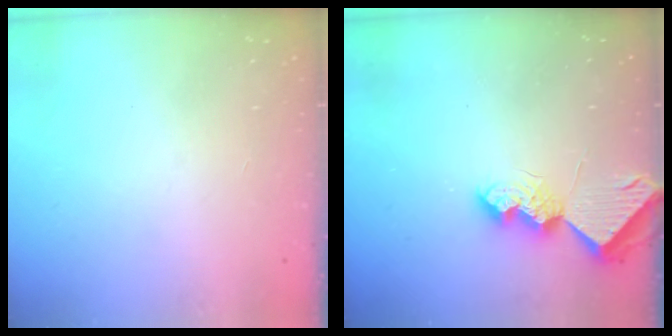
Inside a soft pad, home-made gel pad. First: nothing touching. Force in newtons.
{"total": 8.1, "press": 8.1, "slide": 0.0}